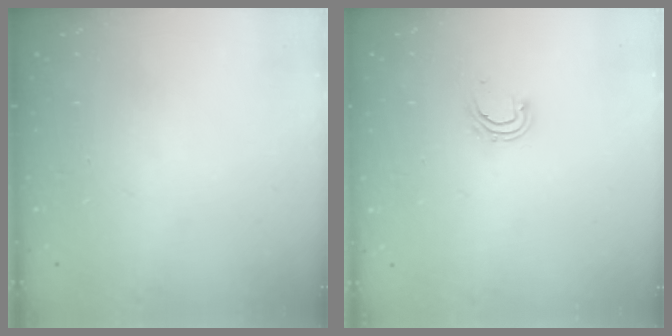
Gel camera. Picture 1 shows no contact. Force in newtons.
{"total": 4.7, "press": 4.6, "slide": 0.3}